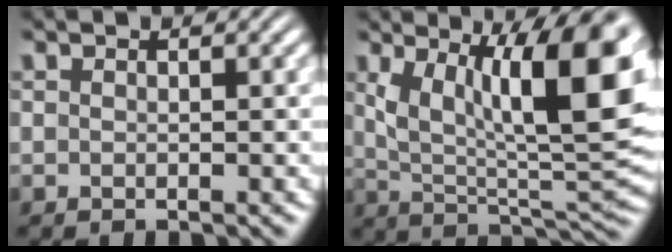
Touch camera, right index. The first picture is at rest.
{"total": 13.7, "force": [3.2, 6.5, 11.6], "torque": [-0.171, -0.022, 0.063]}